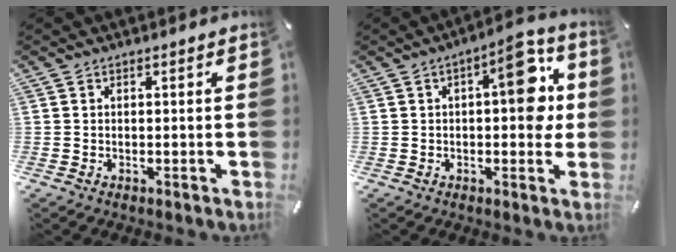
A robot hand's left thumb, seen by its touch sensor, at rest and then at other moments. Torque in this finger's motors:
{"motor_torque": [-0.13, 0.85, 0.74, 0.38, 0.09]}